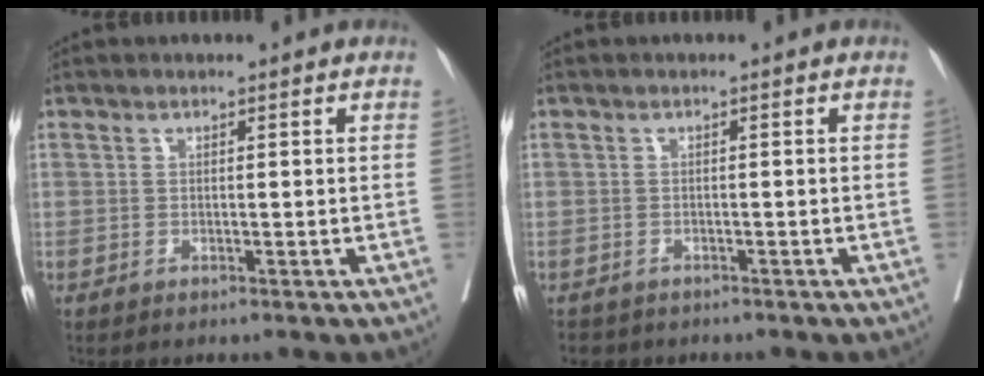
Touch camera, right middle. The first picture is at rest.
{"total": 2.6, "force": [-2.2, 1.4, 0.3], "torque": [-0.010, -0.001, -0.031]}